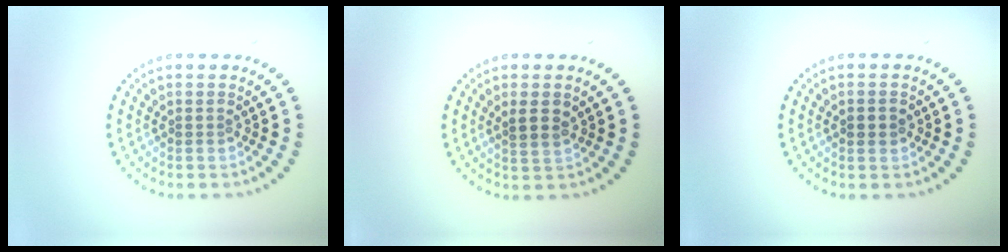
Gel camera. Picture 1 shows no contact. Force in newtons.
{"total": 2.0, "press": 1.8, "slide": 0.9}
{"total": 1.8, "press": 1.8, "slide": 0.1}